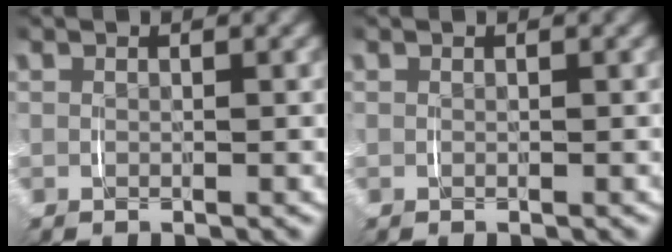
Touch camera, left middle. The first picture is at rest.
{"total": 0.0}